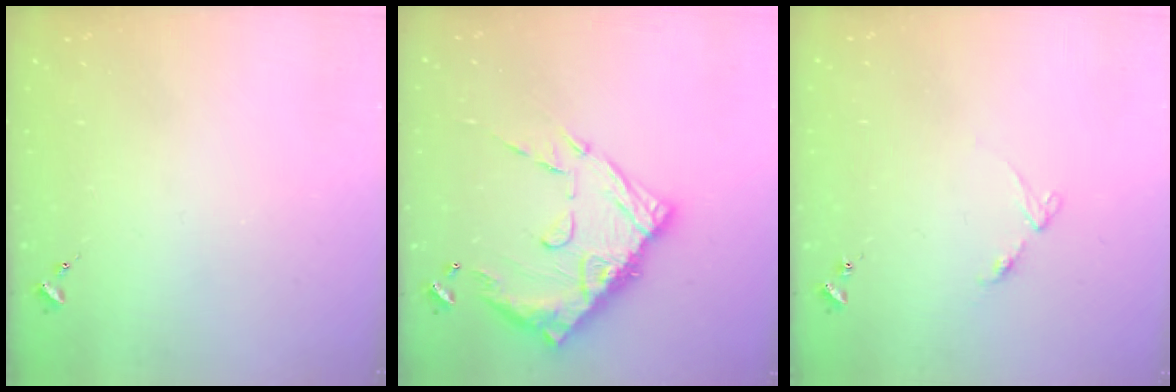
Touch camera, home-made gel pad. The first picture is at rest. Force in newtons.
{"total": 17.5, "press": 17.4, "slide": 2.0}
{"total": 5.9, "press": 5.9, "slide": 0.7}